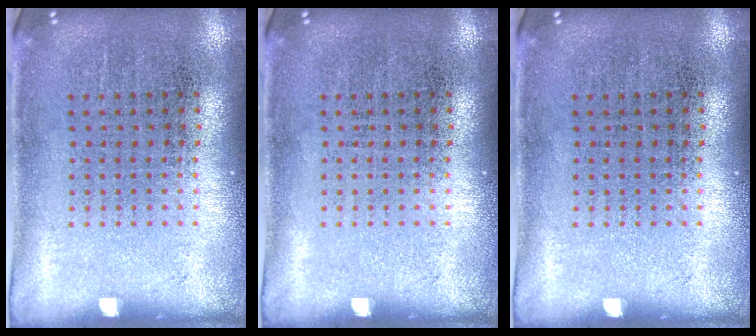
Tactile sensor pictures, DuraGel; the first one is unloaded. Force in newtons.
{"total": 0.0}
{"total": 0.0}